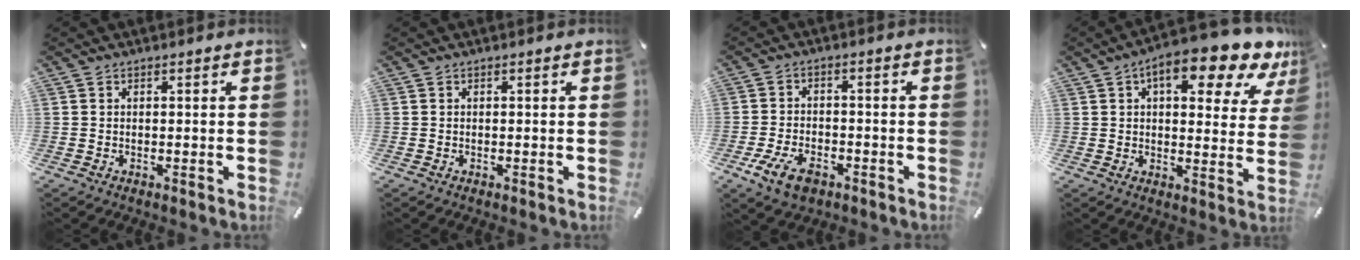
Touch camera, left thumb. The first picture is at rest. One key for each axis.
{"total": 0.0}
{"total": 7.6, "fx": -4.0, "fy": 4.4, "fz": 4.7, "tx": -0.103, "ty": 0.012, "tz": -0.073}
{"total": 13.9, "fx": 8.9, "fy": 5.3, "fz": 9.2, "tx": -0.124, "ty": -0.052, "tz": 0.141}